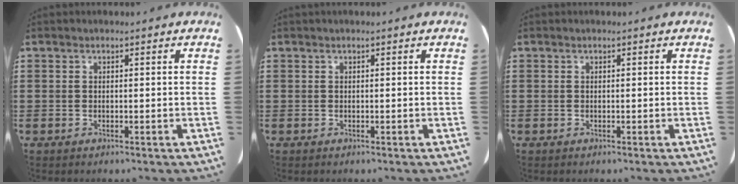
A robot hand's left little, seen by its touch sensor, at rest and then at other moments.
{"total": 0.0}
{"total": 0.0}